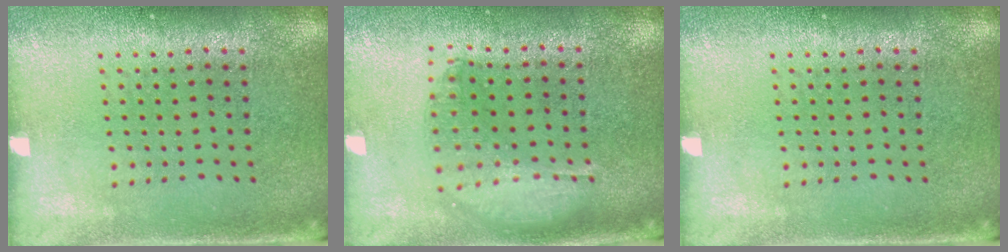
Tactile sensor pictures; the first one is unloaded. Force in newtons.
{"total": 1.5, "press": 1.4, "slide": 0.7}
{"total": 0.0}